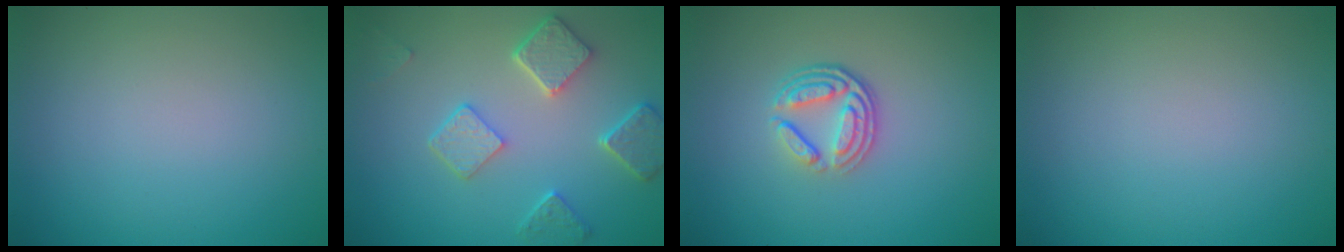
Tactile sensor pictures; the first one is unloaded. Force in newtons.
{"total": 4.9, "press": 4.0, "slide": 2.9}
{"total": 3.9, "press": 2.8, "slide": 2.7}
{"total": 0.0}